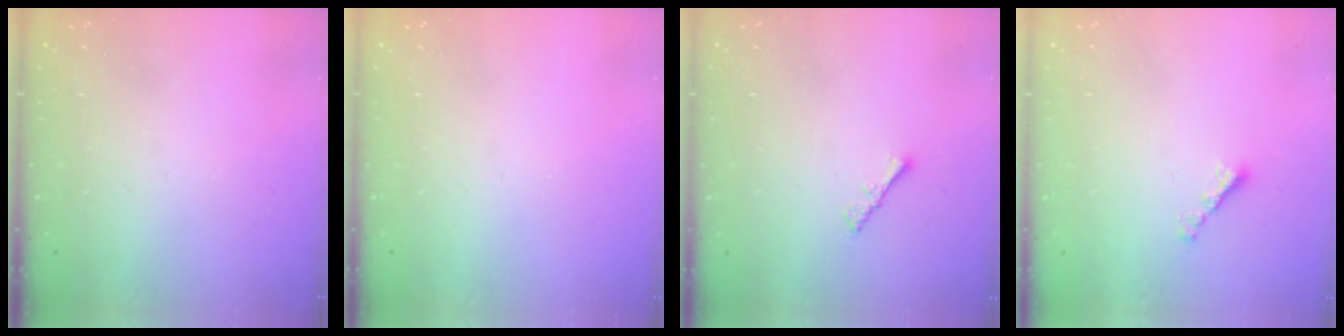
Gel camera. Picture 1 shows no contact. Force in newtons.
{"total": 0.0}
{"total": 1.3, "press": 1.2, "slide": 0.4}
{"total": 2.2, "press": 2.1, "slide": 0.5}